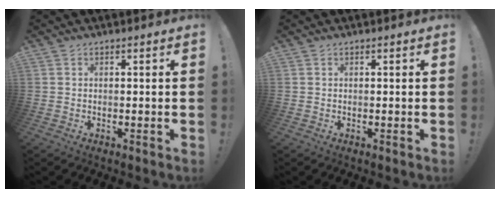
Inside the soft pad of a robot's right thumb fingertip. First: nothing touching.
{"total": 0.0}